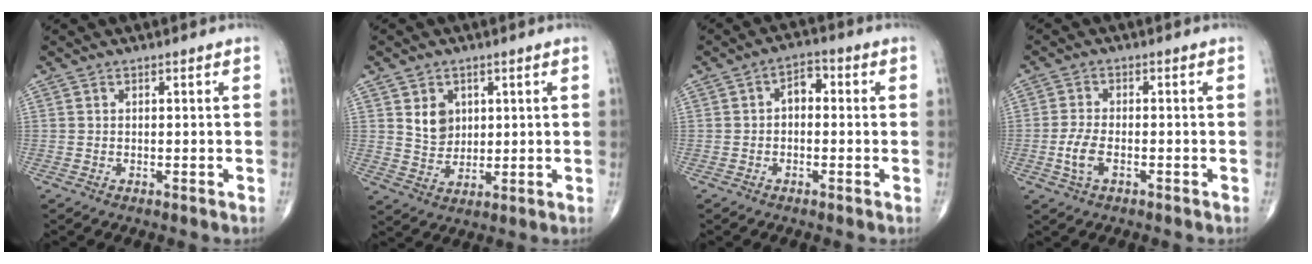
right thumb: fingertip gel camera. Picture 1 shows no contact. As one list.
[{"total": 5.8, "force": [2.0, 4.6, 2.9], "torque": [-0.028, -0.016, 0.042]}, {"total": 4.1, "force": [0.0, 2.6, 3.1], "torque": [-0.033, 0.015, -0.012]}, {"total": 4.3, "force": [-1.4, 2.1, 3.5], "torque": [-0.076, 0.008, -0.026]}]